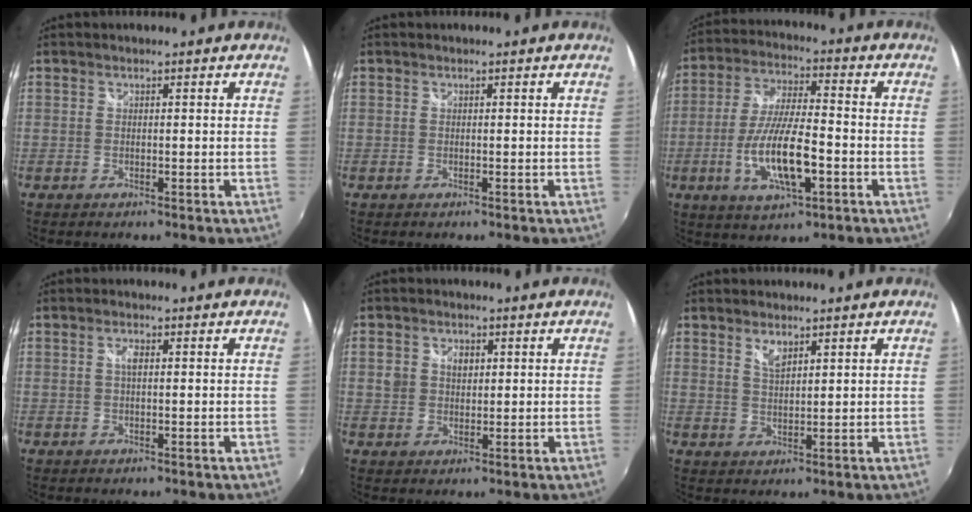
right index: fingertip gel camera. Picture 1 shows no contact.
{"total": 0.0}
{"total": 13.2, "force": [-4.2, 3.7, 12.0], "torque": [-0.242, -0.011, -0.074]}
{"total": 1.5, "force": [0.3, 0.5, 1.4], "torque": [-0.027, 0.002, 0.003]}
{"total": 3.8, "force": [0.9, 3.0, 2.0], "torque": [-0.030, 0.006, 0.015]}
{"total": 3.0, "force": [2.0, 1.2, 1.9], "torque": [-0.032, -0.002, 0.035]}